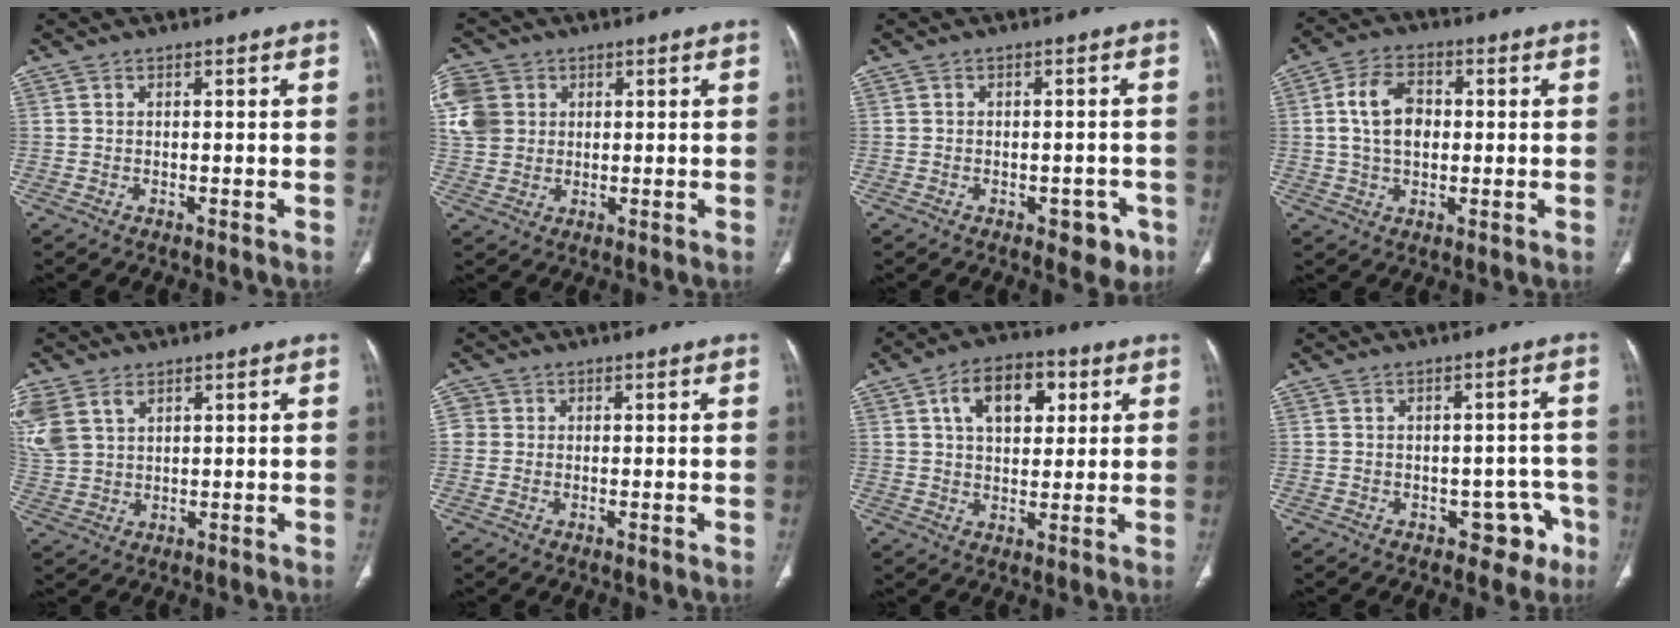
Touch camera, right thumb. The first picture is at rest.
{"total": 8.9, "force": [2.3, 7.6, 3.9], "torque": [-0.078, 0.006, 0.047]}
{"total": 4.7, "force": [-2.4, 3.0, 2.8], "torque": [-0.007, 0.012, -0.026]}
{"total": 9.3, "force": [1.0, 6.1, 7.0], "torque": [-0.117, 0.013, 0.017]}
{"total": 10.6, "force": [4.9, 7.2, 6.0], "torque": [-0.153, 0.003, 0.110]}
{"total": 2.0, "force": [0.2, 2.0, 0.2], "torque": [0.009, 0.005, 0.002]}
{"total": 11.7, "force": [4.0, 7.2, 8.3], "torque": [-0.099, 0.003, 0.060]}
{"total": 5.5, "force": [-2.7, 3.9, 2.8], "torque": [0.003, 0.027, -0.029]}